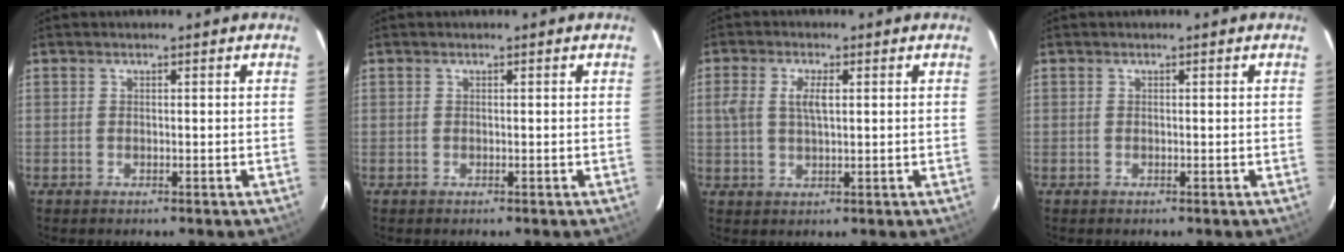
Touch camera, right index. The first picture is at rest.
{"total": 0.0}
{"total": 4.6, "force": [0.9, 2.1, 4.0], "torque": [-0.078, 0.006, 0.018]}
{"total": 0.0}